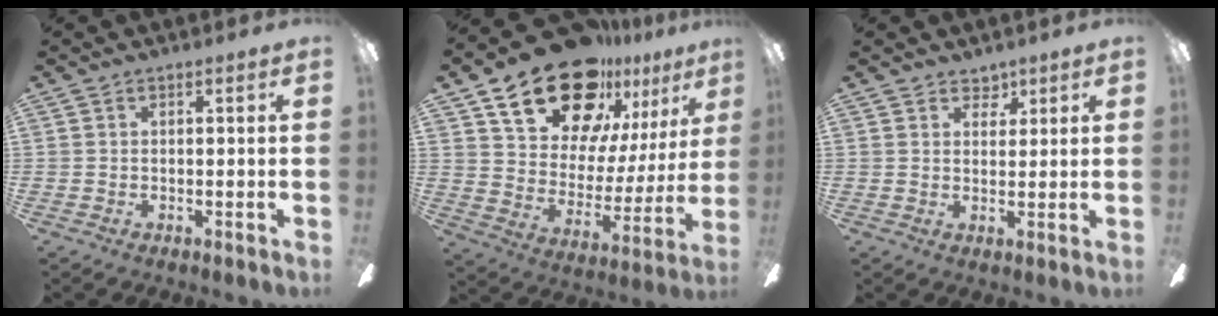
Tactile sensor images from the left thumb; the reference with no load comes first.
{"total": 24.0, "force": [16.4, 12.8, 12.1], "torque": [-0.202, -0.100, 0.301]}
{"total": 3.5, "force": [3.0, 1.8, 0.5], "torque": [0.006, -0.015, 0.052]}